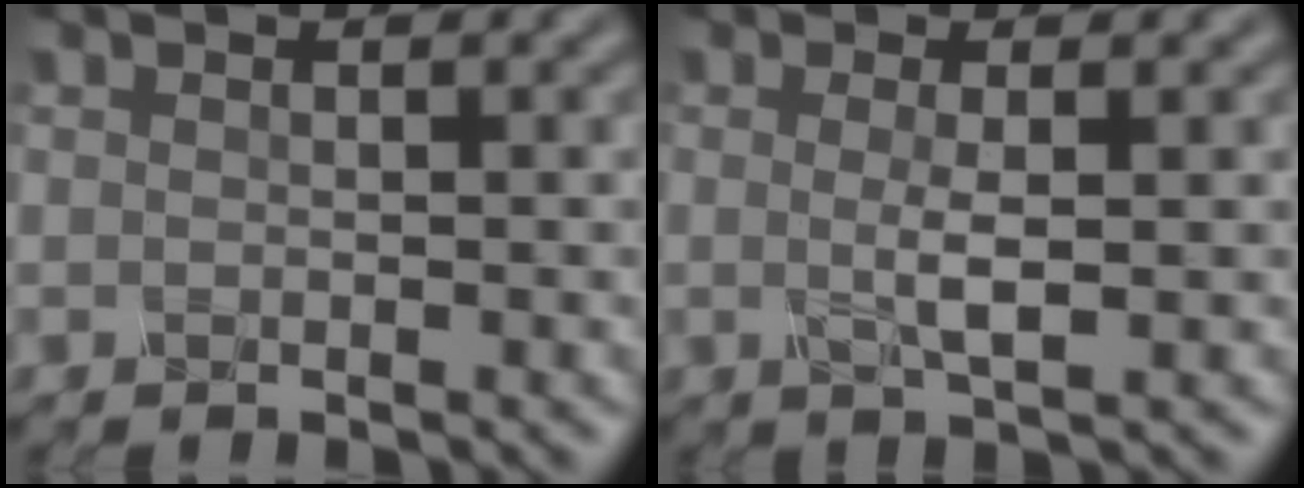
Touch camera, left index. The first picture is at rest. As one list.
[{"total": 2.4, "force": [0.1, 0.5, 2.3], "torque": [-0.047, -0.001, 0.000]}]